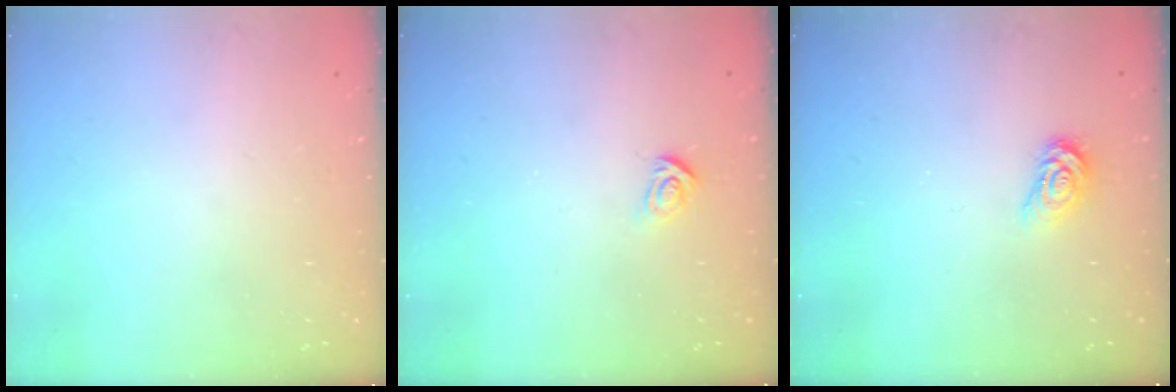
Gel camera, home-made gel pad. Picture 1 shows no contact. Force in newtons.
{"total": 3.0, "press": 3.0, "slide": 0.3}
{"total": 3.8, "press": 3.8, "slide": 0.4}